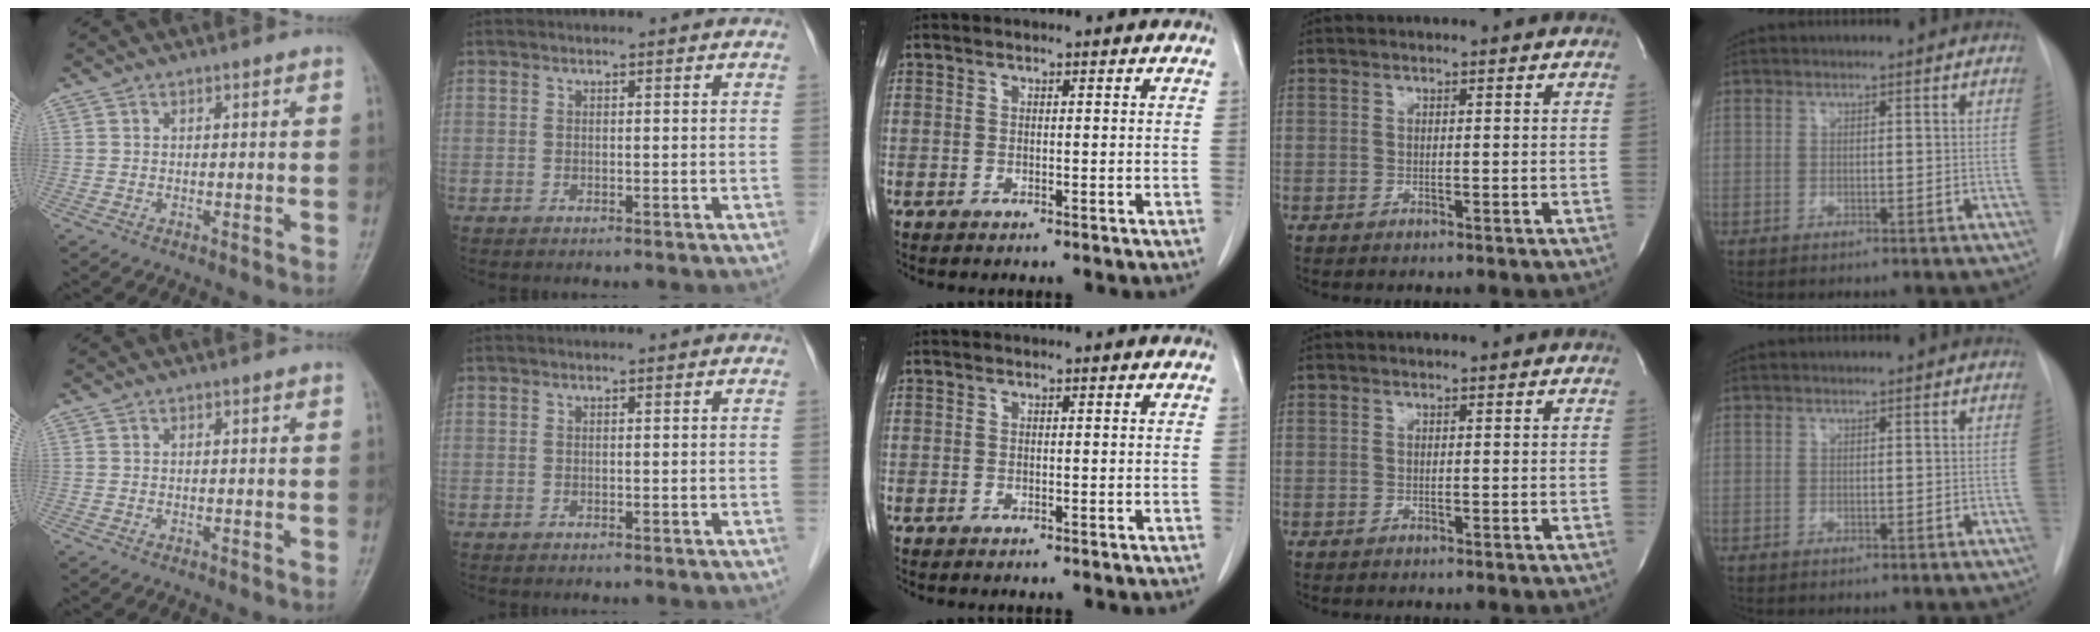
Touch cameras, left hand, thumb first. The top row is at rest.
{}